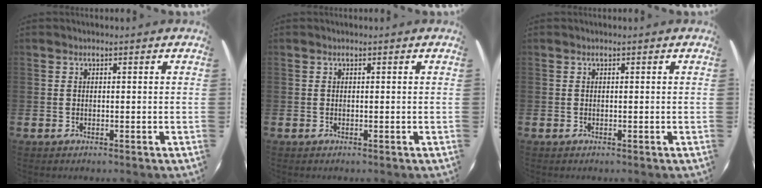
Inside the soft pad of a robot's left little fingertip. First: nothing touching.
{"total": 0.0}
{"total": 0.0}